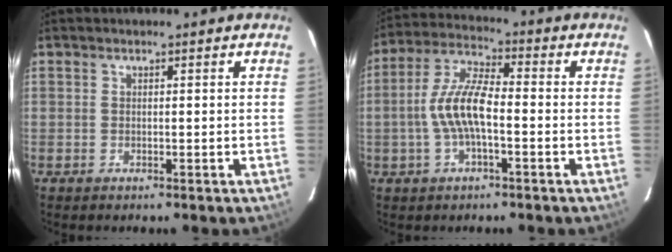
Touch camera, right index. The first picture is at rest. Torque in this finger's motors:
{"motor_torque": [0.59, -0.29, 0.63, 0.18]}